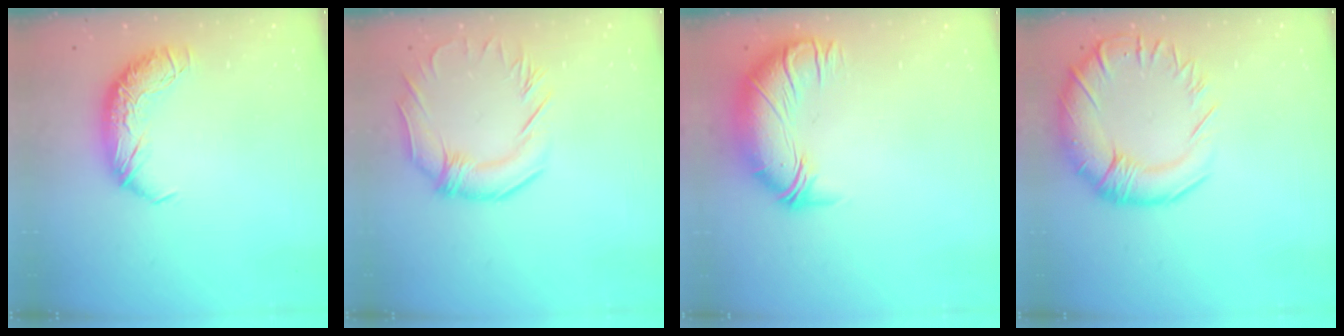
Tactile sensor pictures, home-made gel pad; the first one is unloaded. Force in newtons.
{"total": 2.6, "press": 2.2, "slide": 1.4}
{"total": 2.7, "press": 0.3, "slide": 2.7}
{"total": 8.1, "press": 6.7, "slide": 4.5}